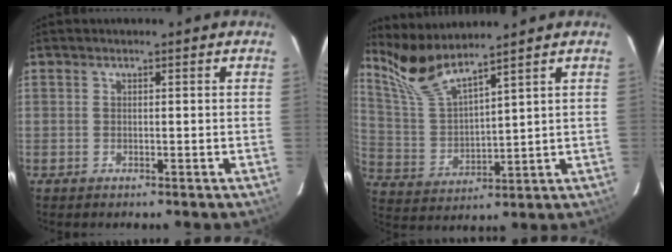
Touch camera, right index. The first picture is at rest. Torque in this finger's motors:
{"motor_torque": [-0.04, 0.57, 0.08, 0.08]}